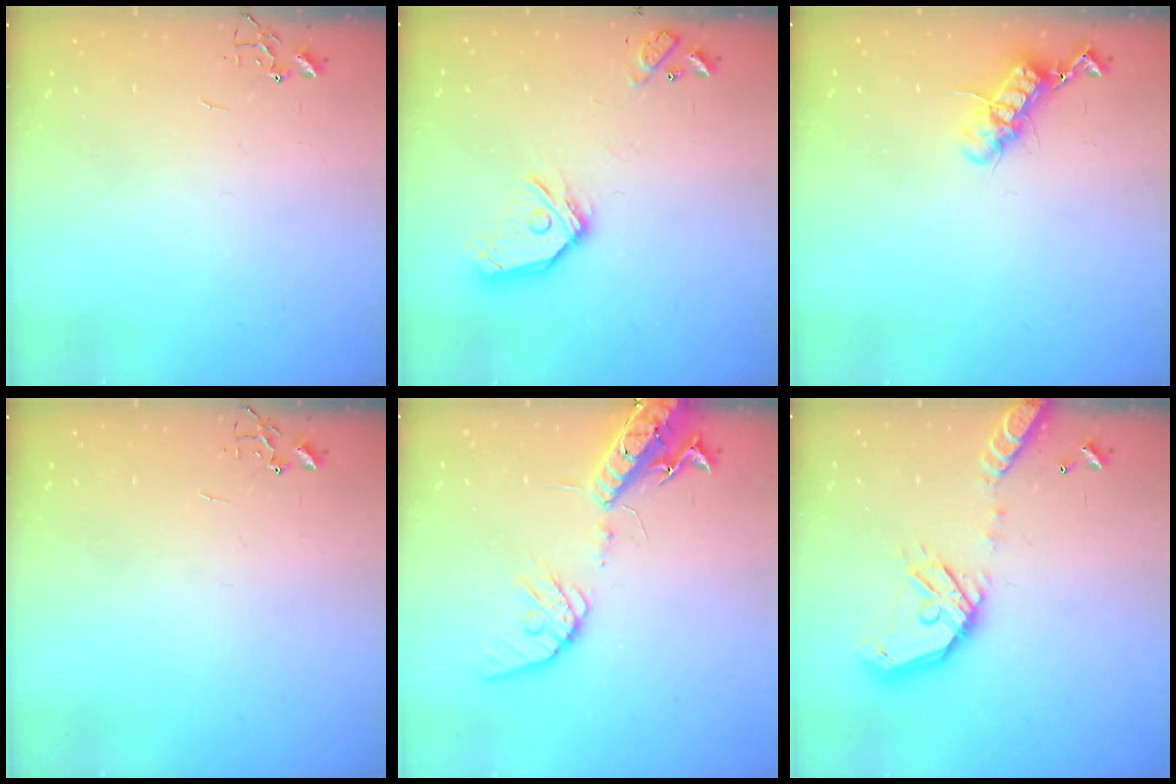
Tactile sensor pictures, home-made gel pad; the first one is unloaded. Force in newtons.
{"total": 15.0, "press": 14.9, "slide": 2.2}
{"total": 12.0, "press": 11.9, "slide": 0.7}
{"total": 0.0}
{"total": 17.5, "press": 17.1, "slide": 3.5}
{"total": 19.5, "press": 19.2, "slide": 3.4}